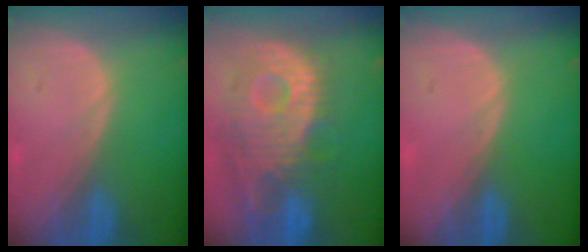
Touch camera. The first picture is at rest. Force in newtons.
{"total": 12.2, "press": 10.9, "slide": 5.6}
{"total": 0.0}